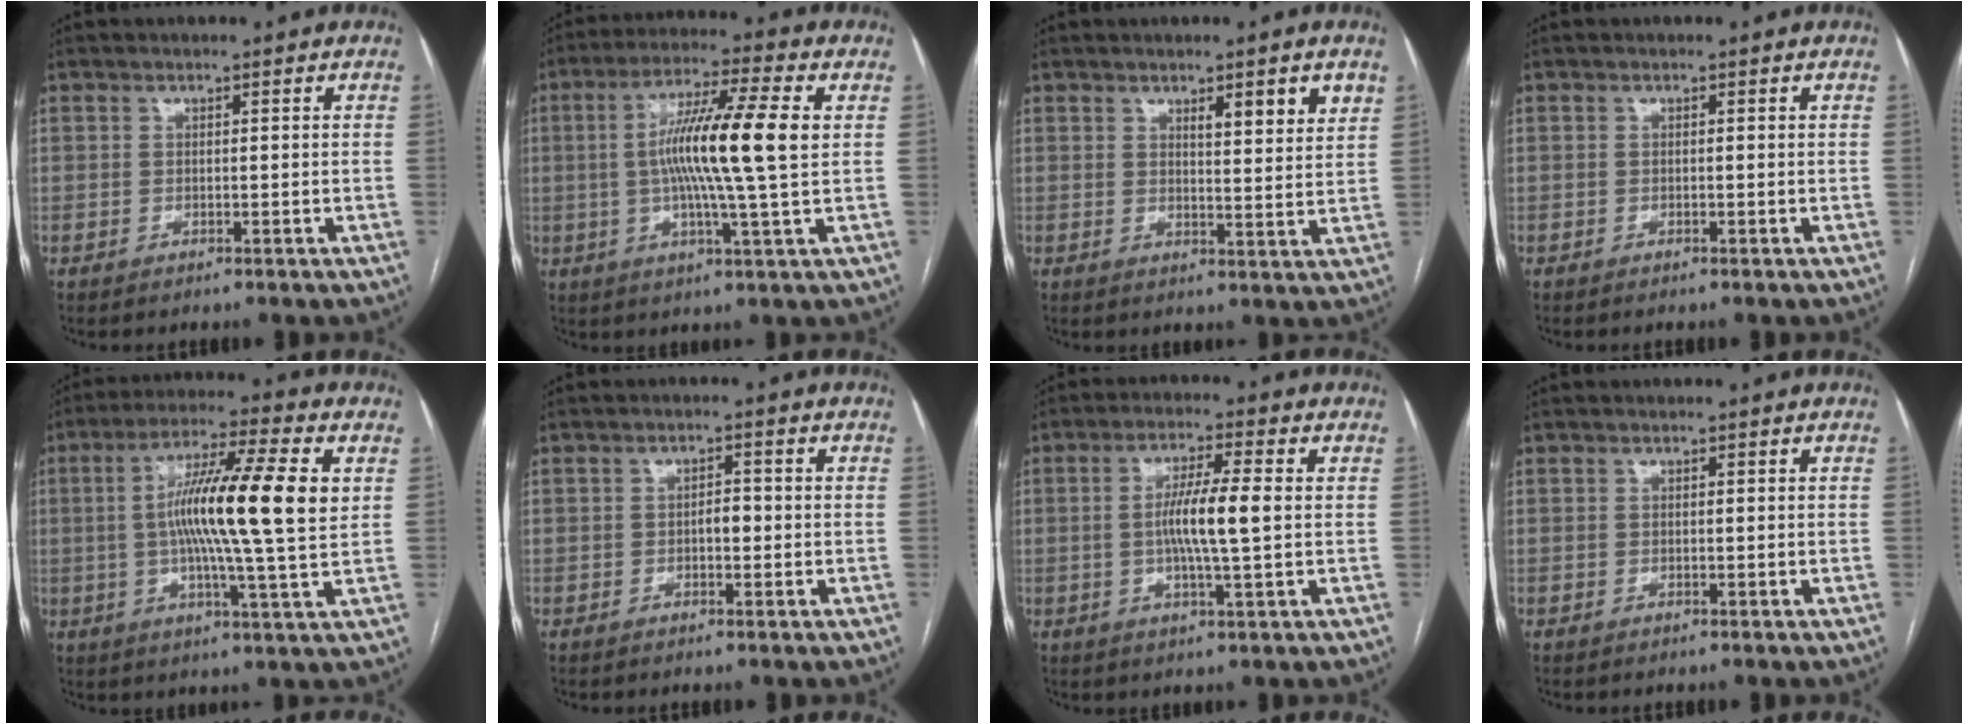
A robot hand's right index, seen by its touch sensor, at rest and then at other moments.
{"total": 13.5, "force": [1.3, -0.2, 13.4], "torque": [-0.244, 0.007, 0.015]}
{"total": 5.6, "force": [3.3, 0.6, 4.5], "torque": [-0.060, -0.008, 0.045]}
{"total": 0.0}
{"total": 15.8, "force": [2.1, 0.2, 15.6], "torque": [-0.274, 0.009, 0.028]}
{"total": 1.9, "force": [-0.4, 0.9, 1.7], "torque": [-0.022, 0.004, -0.007]}
{"total": 7.5, "force": [0.1, 0.1, 7.5], "torque": [-0.141, 0.001, -0.002]}
{"total": 0.0}